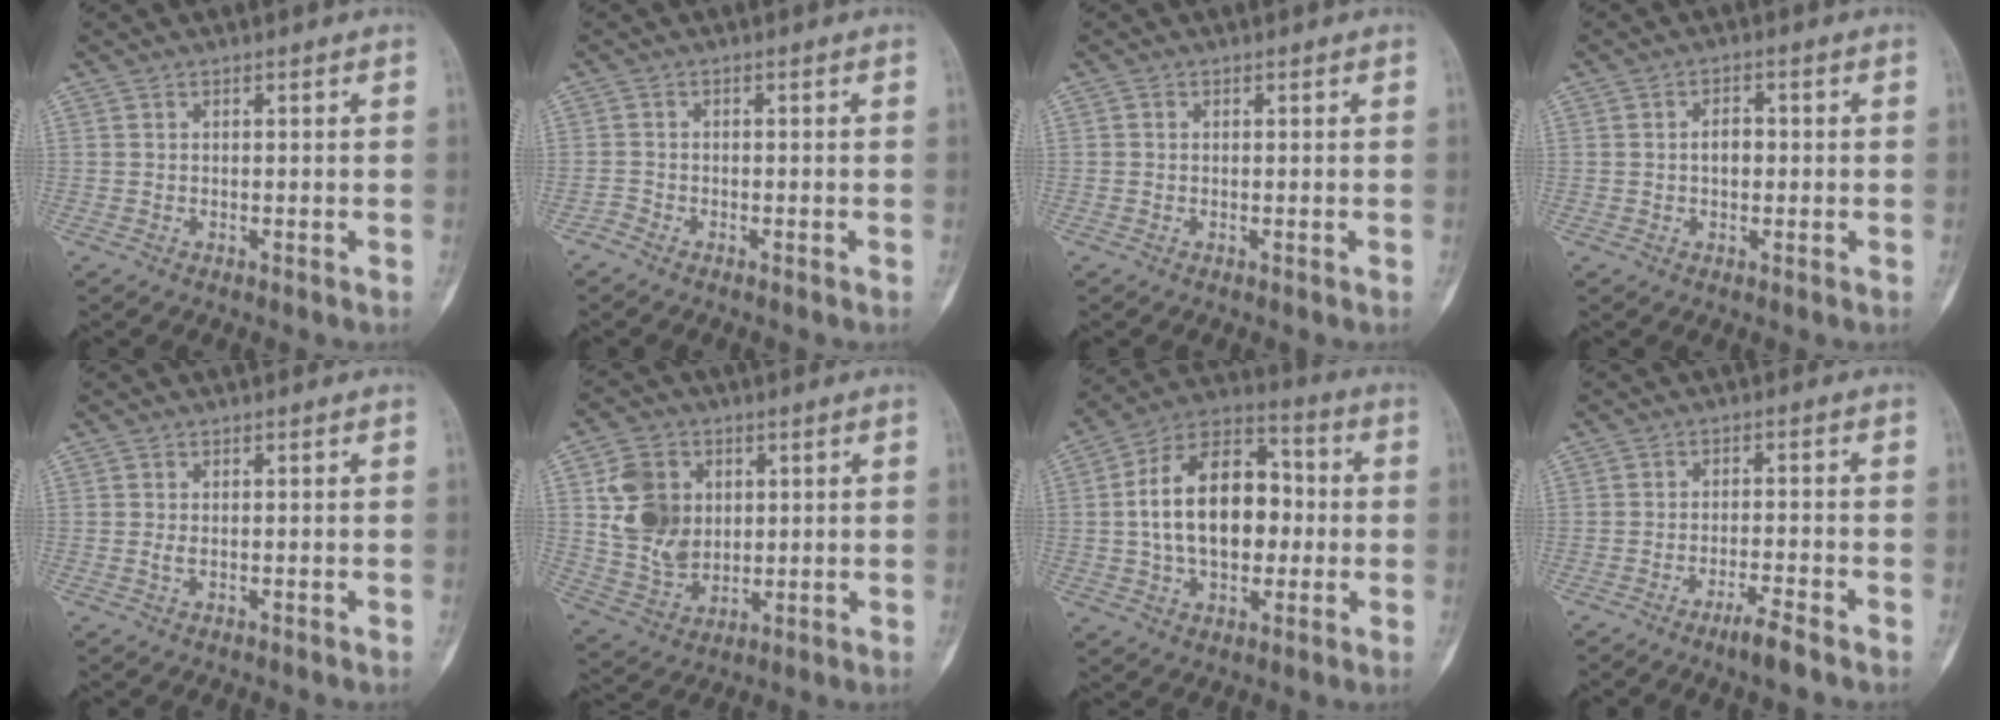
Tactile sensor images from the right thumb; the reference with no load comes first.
{"total": 1.1, "force": [-1.0, 0.3, -0.1], "torque": [-0.005, 0.000, -0.027]}
{"total": 0.0}
{"total": 3.0, "force": [0.0, 2.0, 2.3], "torque": [-0.028, 0.008, -0.004]}
{"total": 0.8, "force": [-0.1, 0.3, 0.7], "torque": [-0.021, -0.002, -0.002]}
{"total": 12.7, "force": [2.9, 10.0, 7.2], "torque": [-0.103, -0.011, 0.063]}
{"total": 19.4, "force": [0.4, 12.2, 15.1], "torque": [-0.222, 0.032, 0.003]}
{"total": 4.0, "force": [-2.9, 0.1, 2.7], "torque": [-0.058, 0.013, -0.055]}